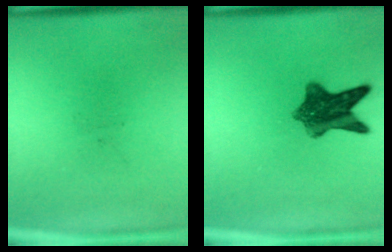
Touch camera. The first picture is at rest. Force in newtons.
{"total": 8.0}